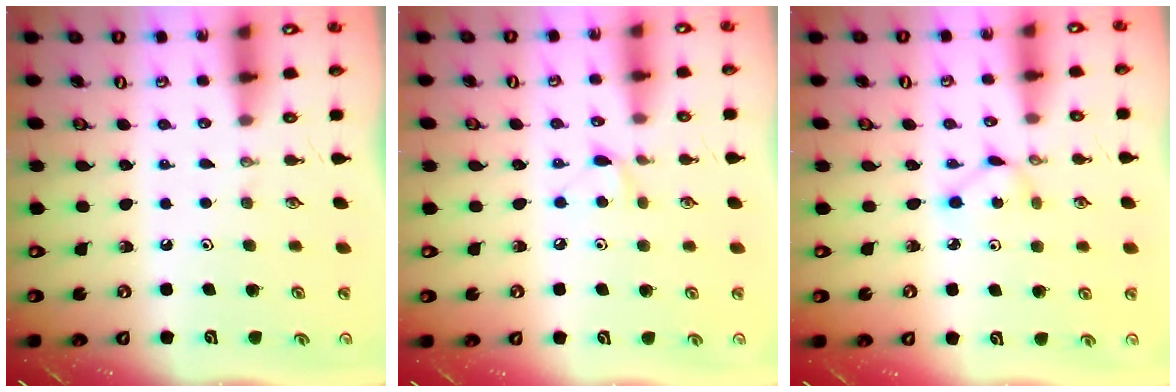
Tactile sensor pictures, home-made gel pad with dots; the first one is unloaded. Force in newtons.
{"total": 5.4, "press": 5.3, "slide": 0.8}
{"total": 2.8, "press": 2.8, "slide": 0.3}